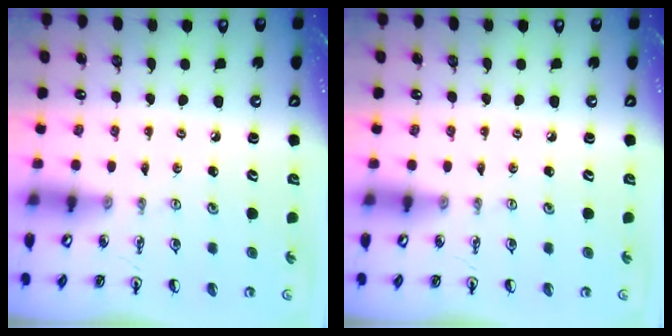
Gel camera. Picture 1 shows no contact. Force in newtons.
{"total": 0.0}